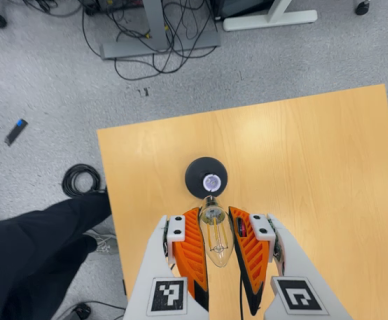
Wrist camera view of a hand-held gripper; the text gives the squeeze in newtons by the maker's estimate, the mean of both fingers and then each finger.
{"total": 19.4, "left": 20.9, "right": 17.9}